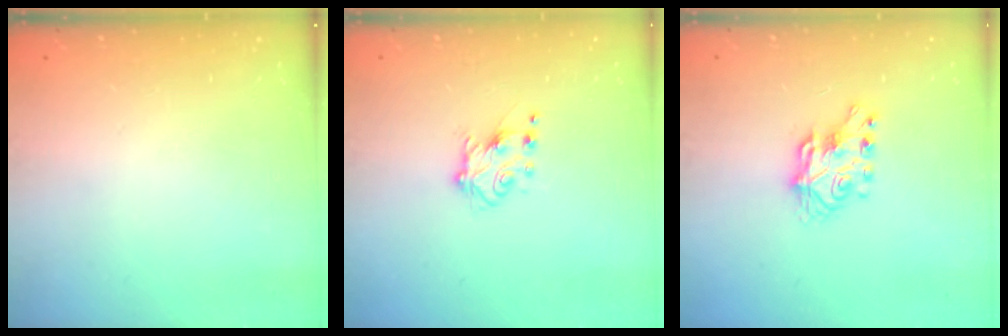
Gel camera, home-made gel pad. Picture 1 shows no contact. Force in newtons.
{"total": 5.6, "press": 5.6, "slide": 0.8}
{"total": 7.4, "press": 7.3, "slide": 0.8}